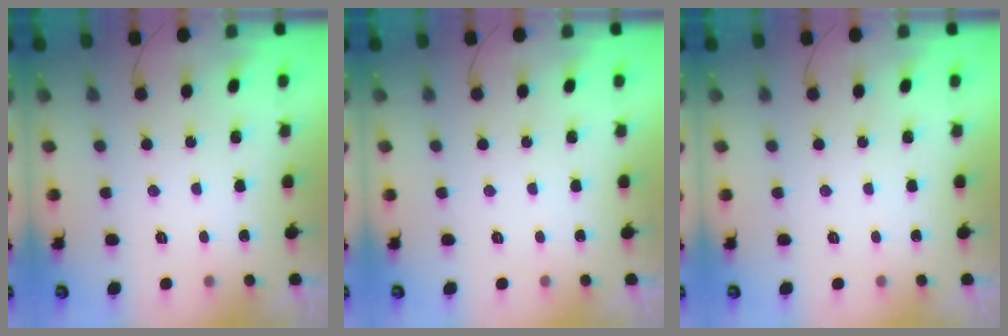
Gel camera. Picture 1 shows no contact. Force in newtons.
{"total": 0.0}
{"total": 0.0}